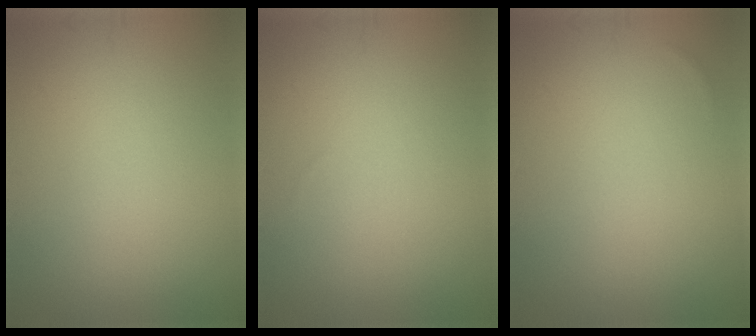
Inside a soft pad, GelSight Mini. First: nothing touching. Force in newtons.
{"total": 0.0}
{"total": 0.0}